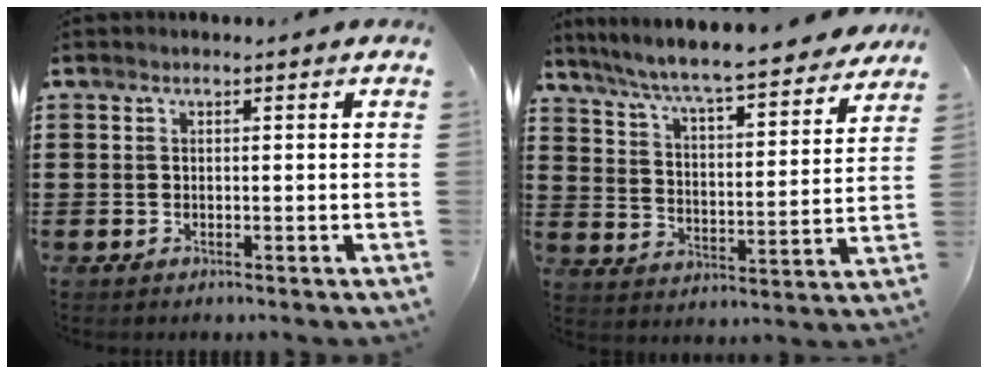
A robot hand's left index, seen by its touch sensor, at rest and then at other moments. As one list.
[{"total": 6.9, "force": [6.4, -0.4, 2.5], "torque": [-0.078, -0.047, 0.107]}]